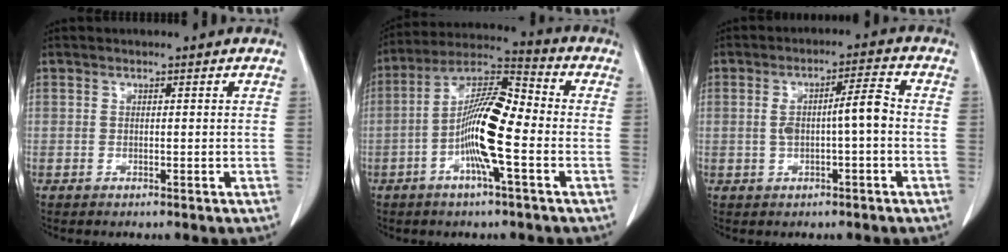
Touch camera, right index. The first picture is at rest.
{"total": 12.1, "force": [-2.7, 1.7, 11.7], "torque": [-0.219, 0.016, -0.056]}
{"total": 5.6, "force": [-0.3, 0.8, 5.6], "torque": [-0.096, 0.022, 0.001]}